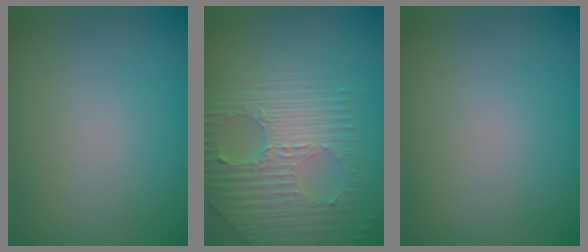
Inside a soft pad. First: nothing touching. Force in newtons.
{"total": 7.6, "press": 5.1, "slide": 5.6}
{"total": 0.0}